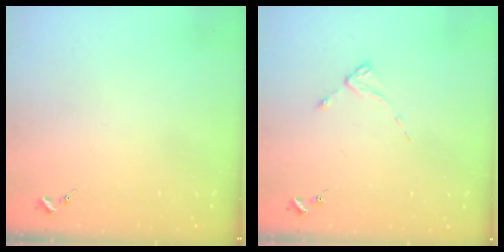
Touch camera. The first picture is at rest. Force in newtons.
{"total": 2.0, "press": 2.0, "slide": 0.3}